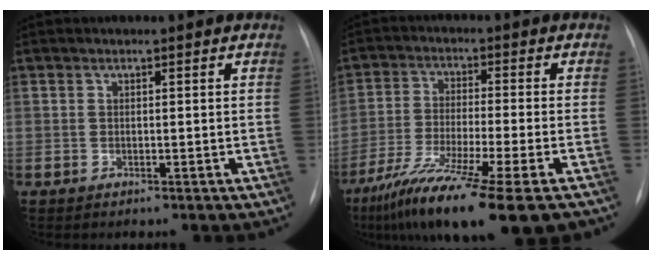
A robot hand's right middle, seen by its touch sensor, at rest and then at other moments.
{"total": 16.7, "force": [-11.1, 0.2, 12.4], "torque": [-0.214, -0.053, -0.190]}